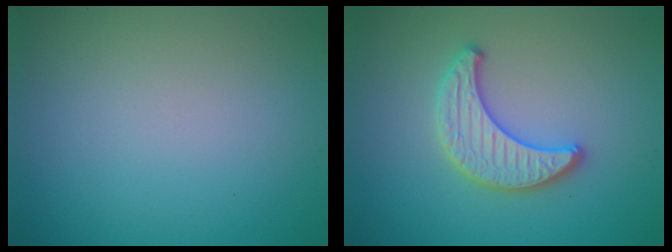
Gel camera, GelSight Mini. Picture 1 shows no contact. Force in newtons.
{"total": 3.3, "press": 3.2, "slide": 0.4}